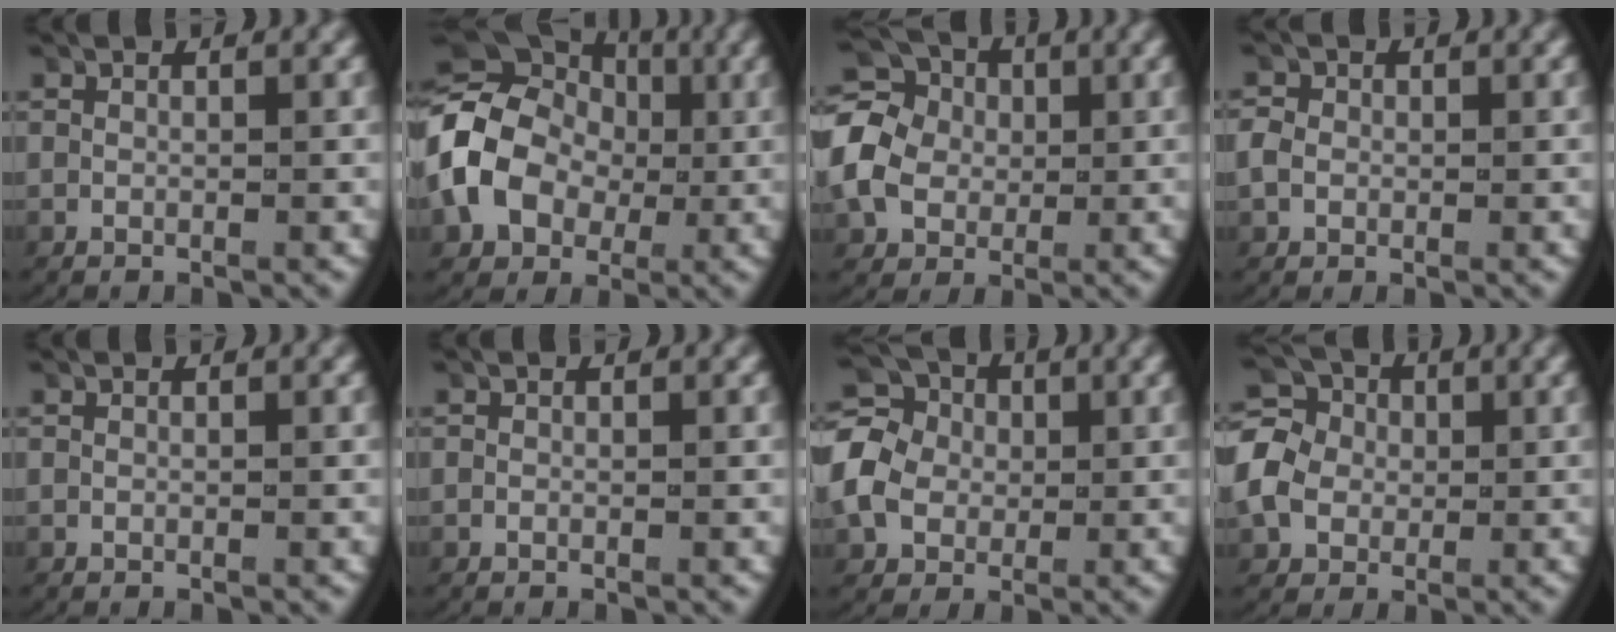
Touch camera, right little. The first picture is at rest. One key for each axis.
{"total": 11.6, "fx": 0.9, "fy": 9.9, "fz": 6.0, "tx": -0.139, "ty": -0.003, "tz": 0.007}
{"total": 8.9, "fx": 1.1, "fy": 7.8, "fz": 4.1, "tx": -0.091, "ty": -0.002, "tz": 0.009}
{"total": 1.7, "fx": -0.1, "fy": 1.6, "fz": 0.7, "tx": -0.018, "ty": 0.002, "tz": -0.003}
{"total": 0.0}
{"total": 0.0}
{"total": 7.7, "fx": 0.8, "fy": 6.8, "fz": 3.5, "tx": -0.079, "ty": -0.004, "tz": 0.006}
{"total": 6.9, "fx": 0.6, "fy": 6.2, "fz": 3.1, "tx": -0.069, "ty": -0.003, "tz": 0.004}